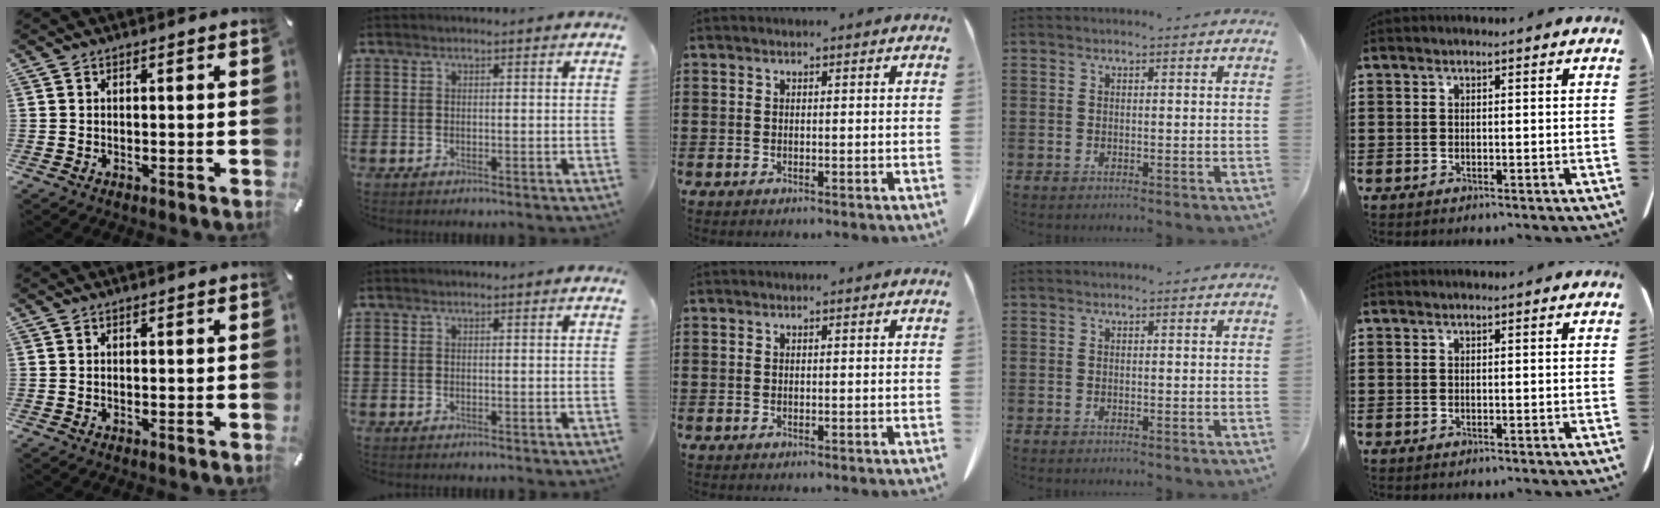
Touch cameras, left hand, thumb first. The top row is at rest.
{}